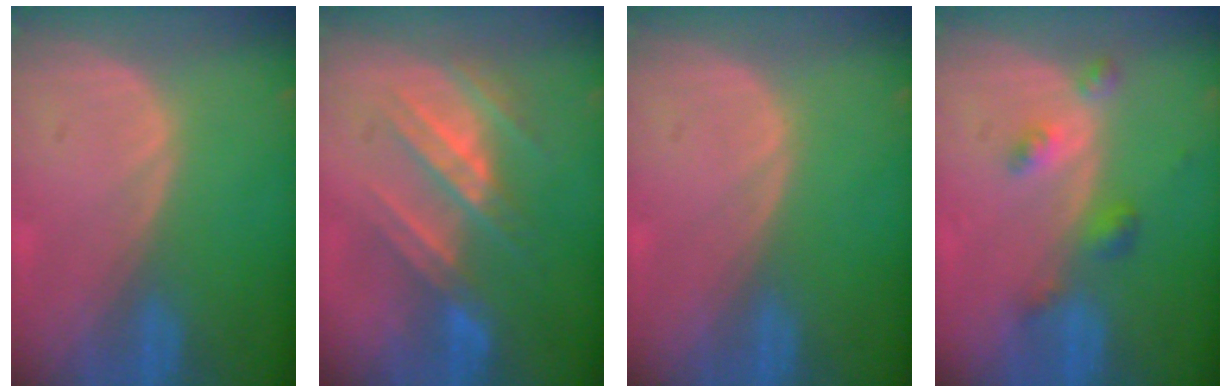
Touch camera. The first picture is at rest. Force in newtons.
{"total": 7.8, "press": 7.6, "slide": 1.7}
{"total": 0.0}
{"total": 4.2, "press": 3.8, "slide": 1.8}